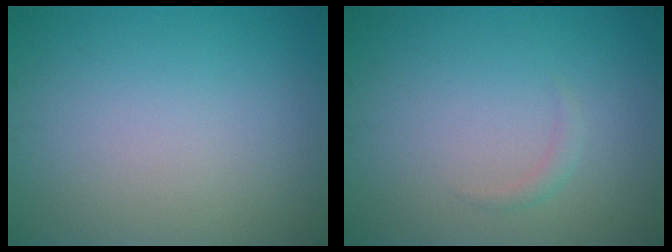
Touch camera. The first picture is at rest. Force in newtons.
{"total": 0.9, "press": 0.9, "slide": 0.1}